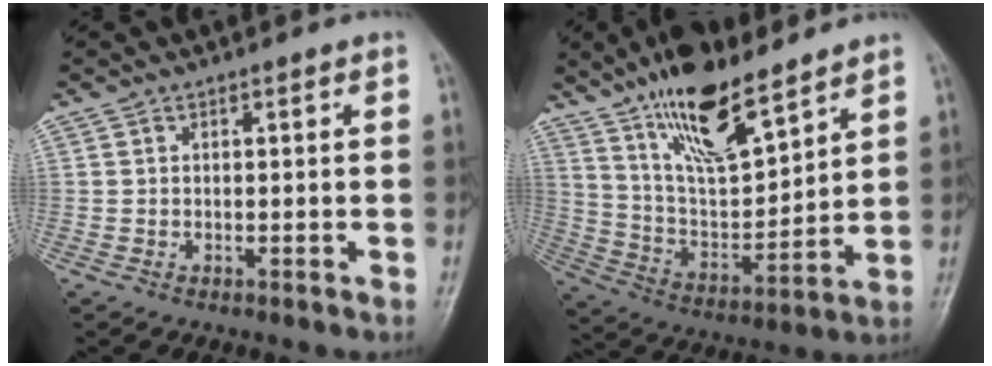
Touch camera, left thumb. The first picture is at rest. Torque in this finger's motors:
{"motor_torque": [0.70, 0.27, 1.54, -1.24, 0.17]}